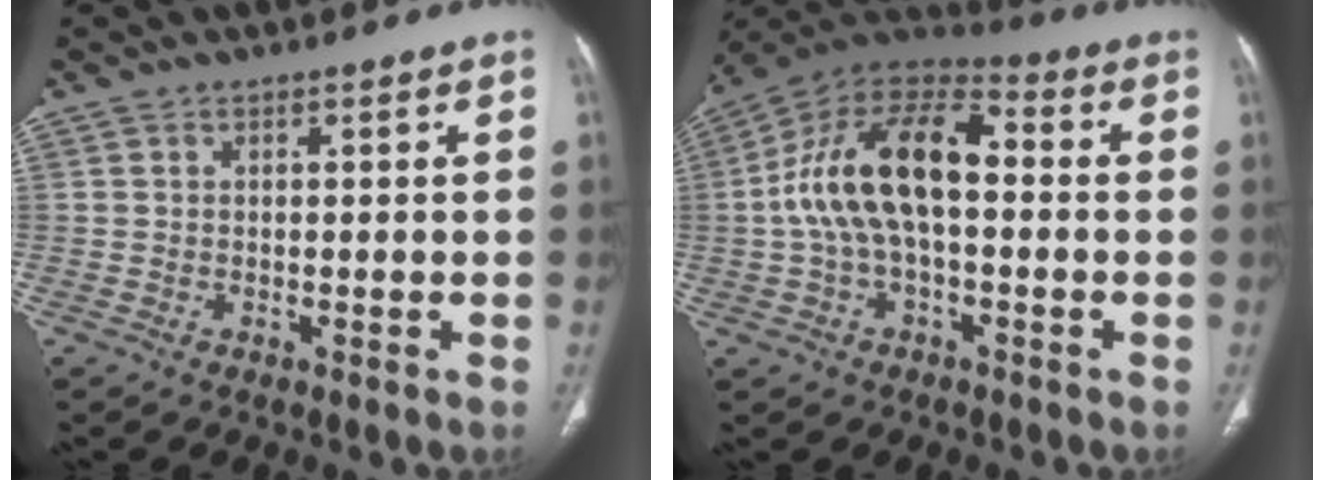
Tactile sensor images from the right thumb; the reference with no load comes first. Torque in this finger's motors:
{"motor_torque": [-0.25, 1.15, 1.78, -0.66, 0.24]}